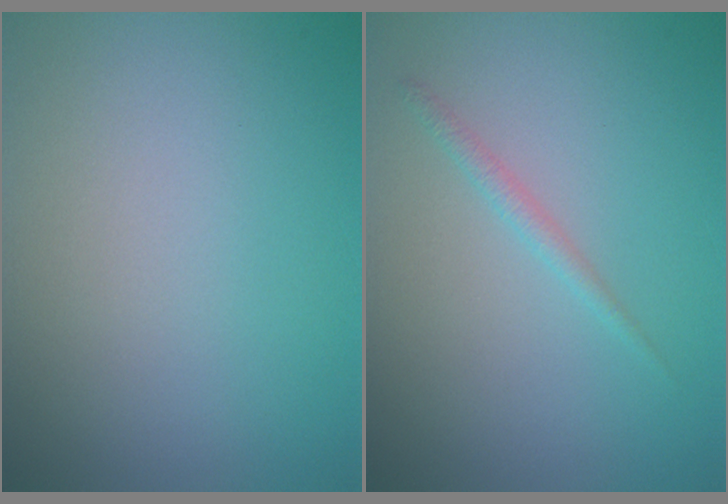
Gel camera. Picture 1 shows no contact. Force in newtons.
{"total": 1.0, "press": 1.0, "slide": 0.1}